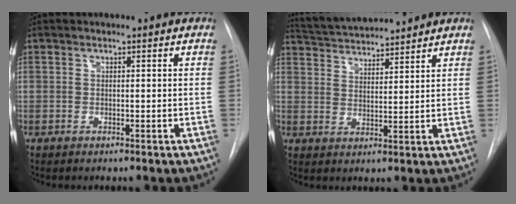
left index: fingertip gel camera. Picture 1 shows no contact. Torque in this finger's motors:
{"motor_torque": [-0.25, -1.24, 0.27, 0.07]}